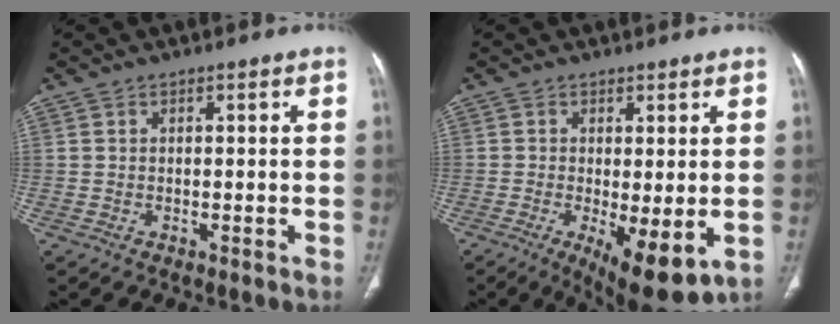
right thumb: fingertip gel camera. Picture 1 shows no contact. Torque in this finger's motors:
{"motor_torque": [-0.16, 0.37, -0.10, 0.14, 0.03]}